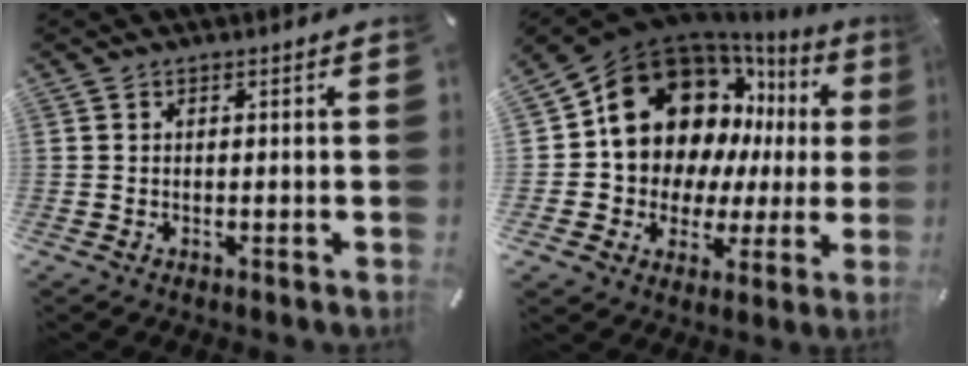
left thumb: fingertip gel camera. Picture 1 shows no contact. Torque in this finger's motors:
{"motor_torque": [1.51, 2.20, 1.59, -1.17, 0.67]}